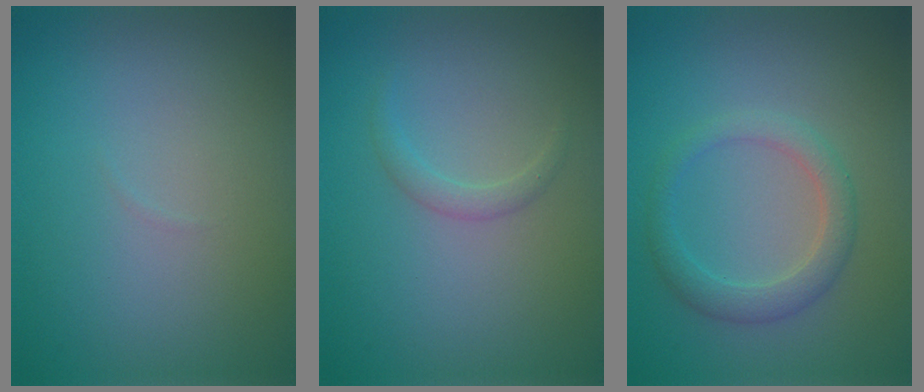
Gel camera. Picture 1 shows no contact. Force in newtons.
{"total": 1.2, "press": 1.2, "slide": 0.1}
{"total": 2.6, "press": 2.6, "slide": 0.2}